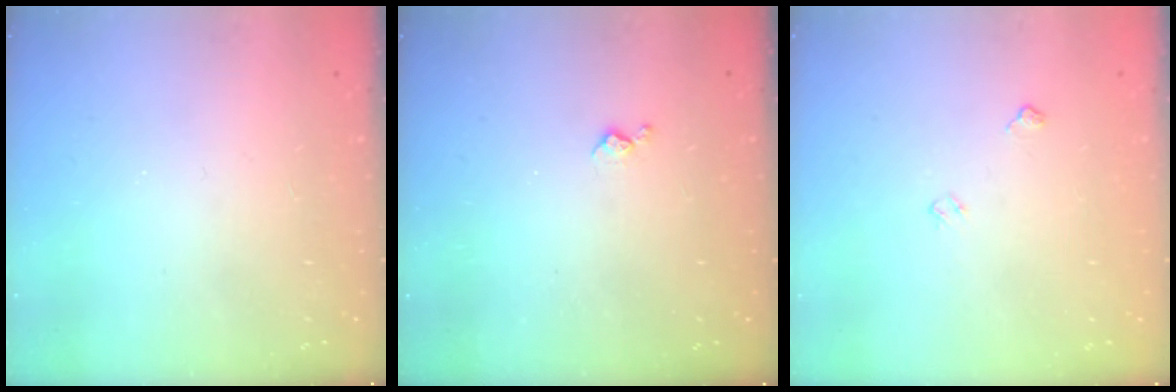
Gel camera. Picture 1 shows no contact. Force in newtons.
{"total": 3.2, "press": 3.1, "slide": 0.6}
{"total": 4.4, "press": 4.4, "slide": 0.6}